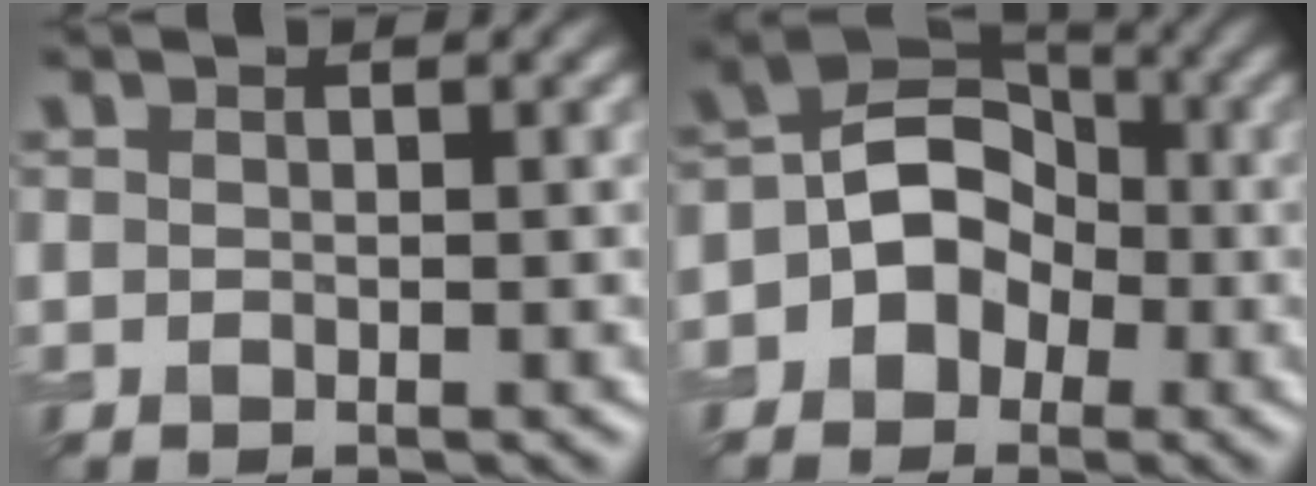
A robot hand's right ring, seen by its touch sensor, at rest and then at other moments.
{"total": 6.2, "force": [-1.1, 5.2, 3.2], "torque": [-0.015, 0.018, -0.039]}